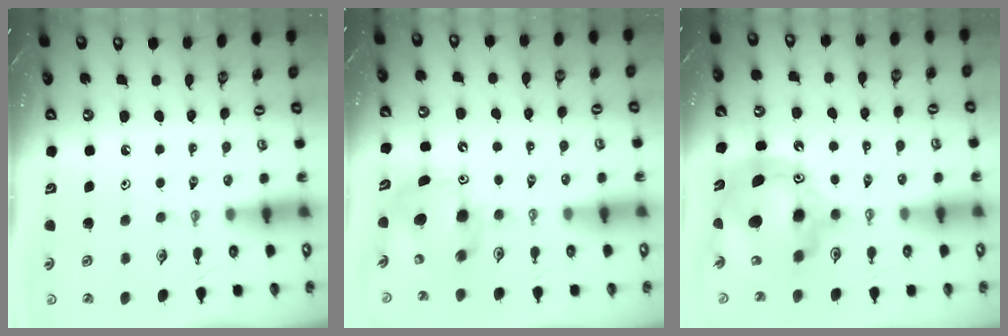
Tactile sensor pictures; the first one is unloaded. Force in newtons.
{"total": 7.6, "press": 7.4, "slide": 1.7}
{"total": 16.8, "press": 16.7, "slide": 1.8}